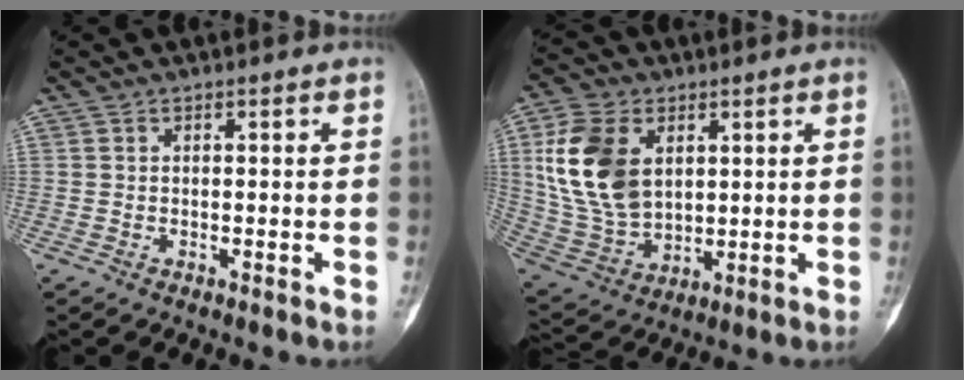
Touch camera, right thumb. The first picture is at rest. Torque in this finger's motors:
{"motor_torque": [-0.38, 1.15, 0.90, 0.83, 0.07]}